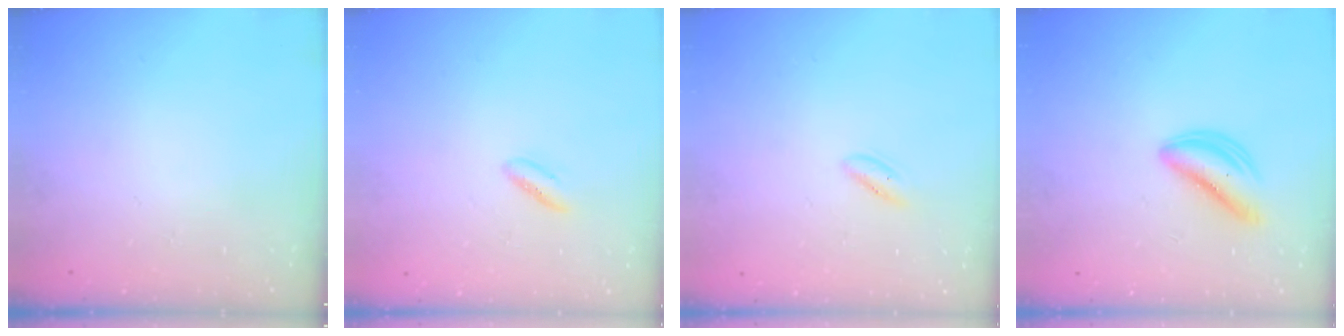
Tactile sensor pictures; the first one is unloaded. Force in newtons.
{"total": 2.8, "press": 2.5, "slide": 1.3}
{"total": 2.1, "press": 2.0, "slide": 0.7}
{"total": 4.7, "press": 4.7, "slide": 0.4}